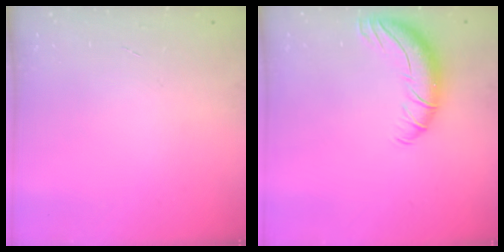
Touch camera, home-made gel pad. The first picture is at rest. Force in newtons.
{"total": 10.5, "press": 10.2, "slide": 2.4}